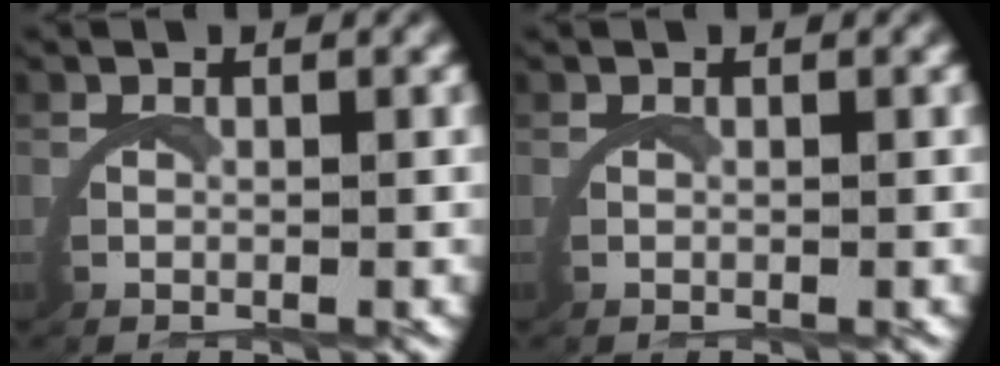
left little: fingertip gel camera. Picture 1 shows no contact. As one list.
[{"total": 0.0}]